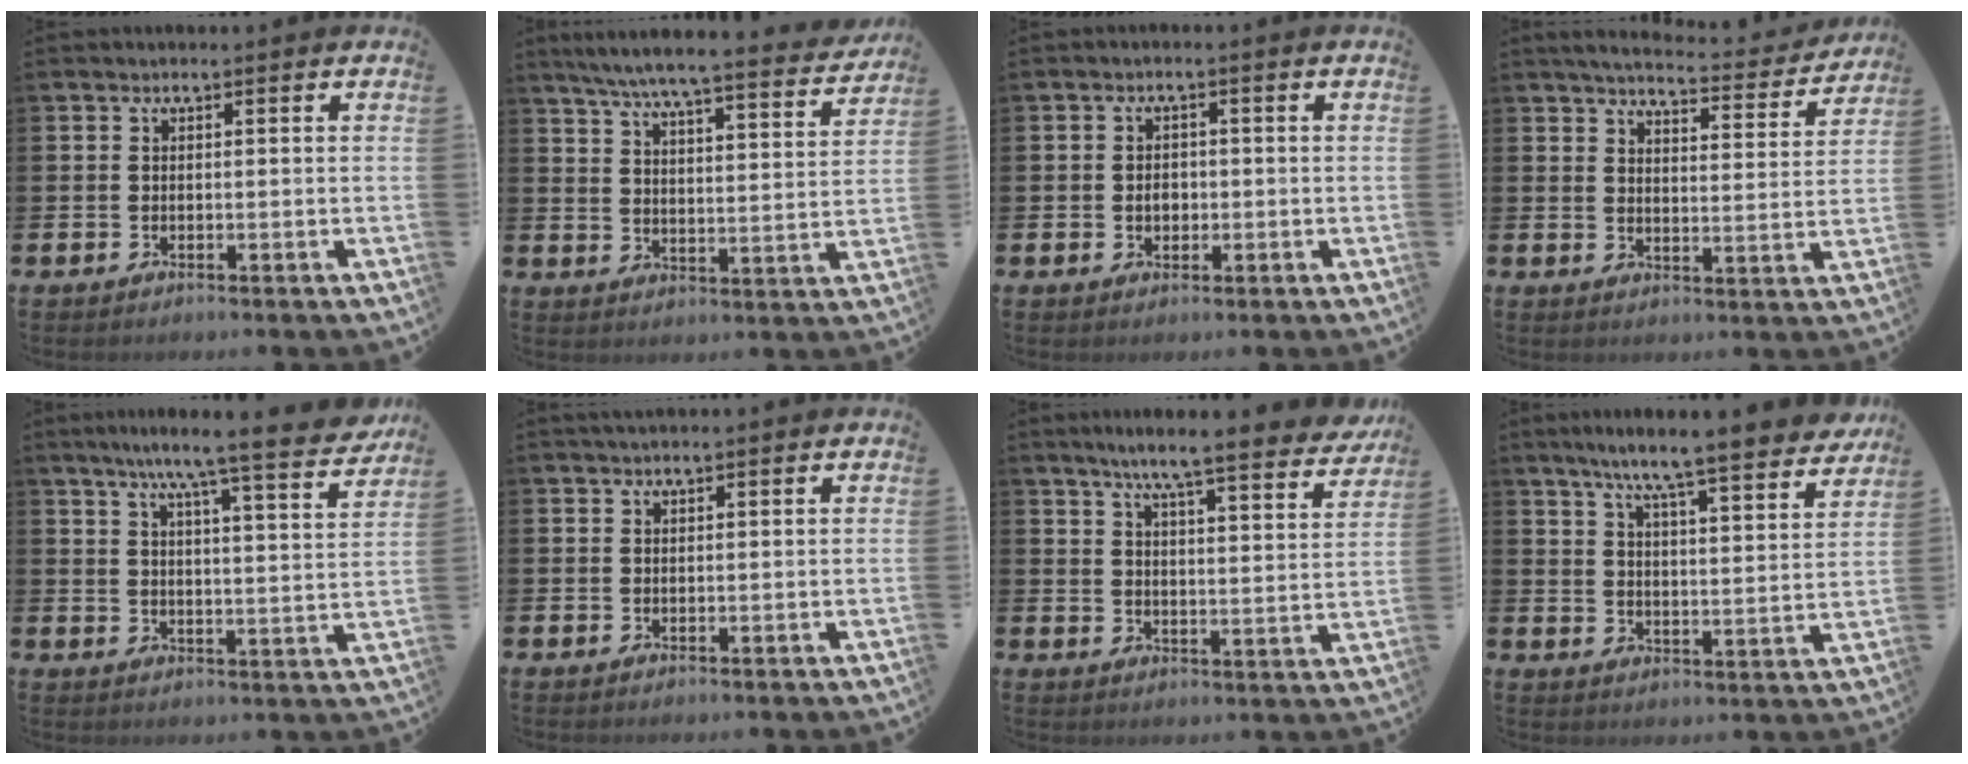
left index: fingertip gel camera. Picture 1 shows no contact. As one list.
[{"total": 6.8, "force": [6.2, 0.3, 2.7], "torque": [-0.069, -0.047, 0.104]}, {"total": 2.1, "force": [-0.2, 1.6, 1.3], "torque": [-0.006, 0.000, -0.011]}, {"total": 4.8, "force": [4.6, 0.6, 1.2], "torque": [-0.038, -0.035, 0.074]}, {"total": 8.2, "force": [7.3, -0.3, 3.7], "torque": [-0.083, -0.049, 0.121]}, {"total": 0.9, "force": [0.8, 0.0, 0.3], "torque": [-0.002, 0.000, 0.014]}, {"total": 7.4, "force": [6.7, 0.2, 3.1], "torque": [-0.069, -0.048, 0.111]}, {"total": 8.2, "force": [7.5, -0.1, 3.3], "torque": [-0.076, -0.057, 0.125]}]